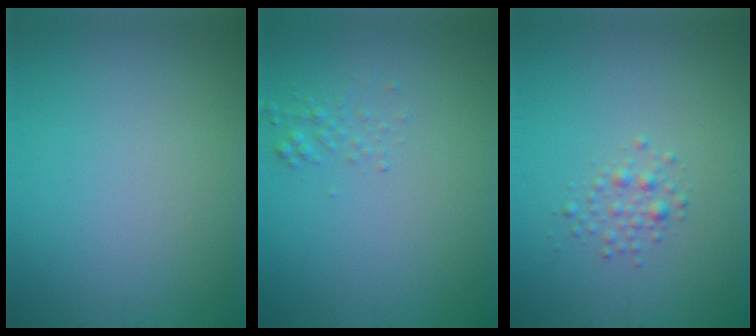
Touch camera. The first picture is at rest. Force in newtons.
{"total": 1.0, "press": 1.0, "slide": 0.0}
{"total": 1.3, "press": 1.3, "slide": 0.0}